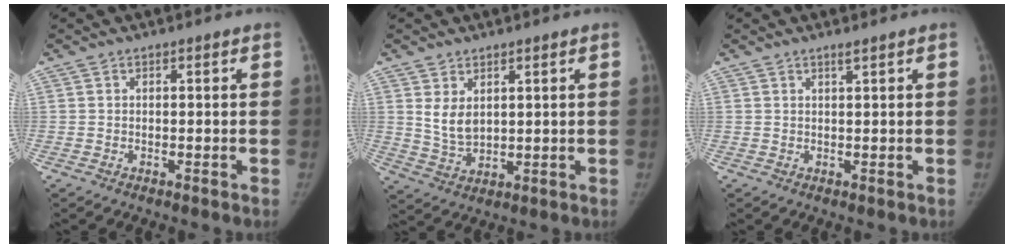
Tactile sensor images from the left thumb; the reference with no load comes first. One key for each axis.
{"total": 5.1, "fx": 2.0, "fy": 3.2, "fz": 3.5, "tx": -0.052, "ty": -0.020, "tz": 0.050}
{"total": 0.9, "fx": 0.7, "fy": -0.1, "fz": 0.6, "tx": -0.011, "ty": -0.006, "tz": 0.013}